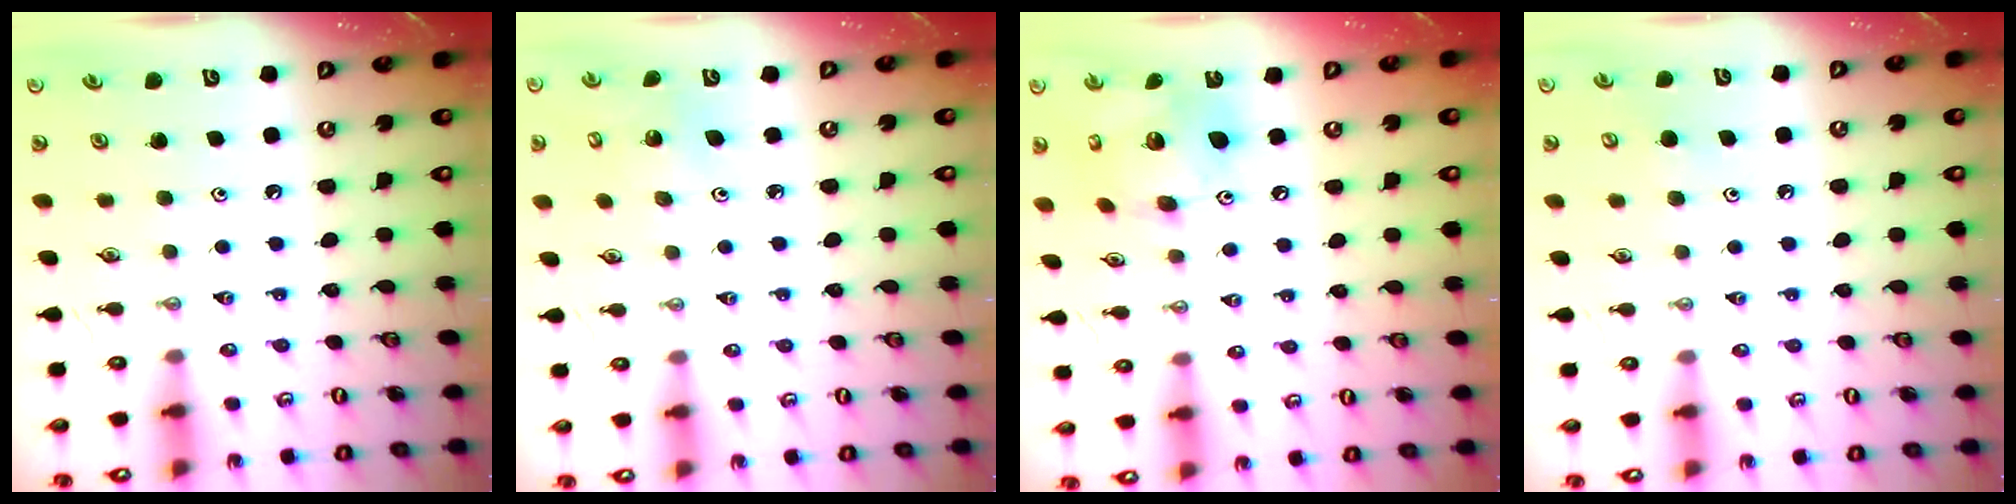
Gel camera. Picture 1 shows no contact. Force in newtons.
{"total": 3.5, "press": 3.5, "slide": 0.2}
{"total": 15.4, "press": 15.3, "slide": 1.6}
{"total": 3.9, "press": 3.9, "slide": 0.3}